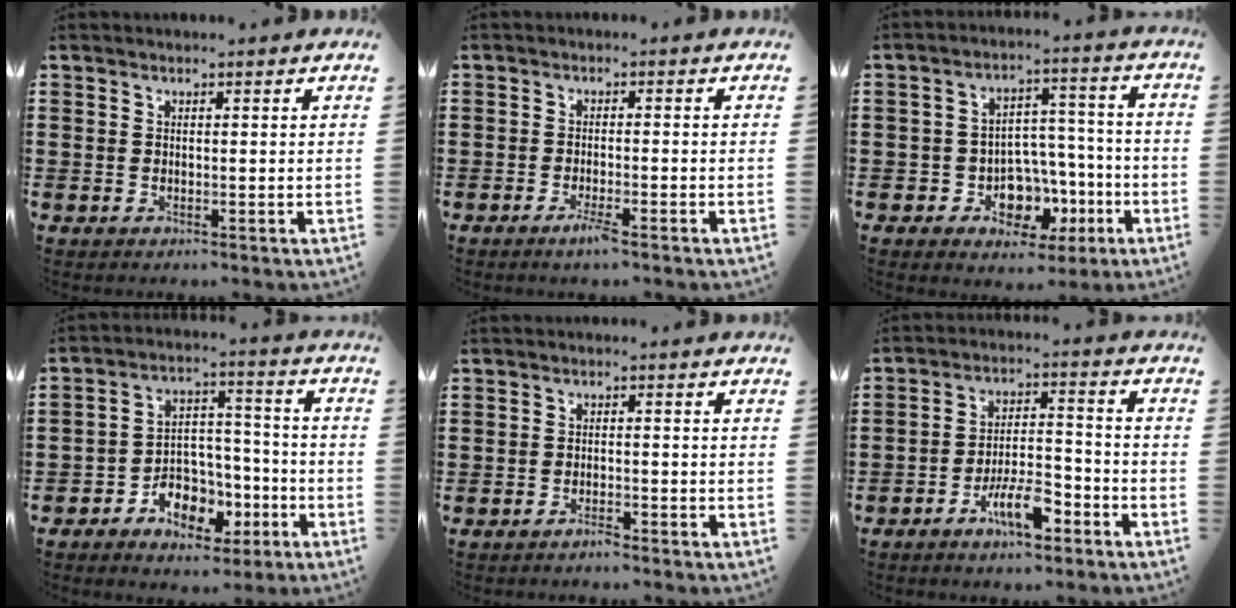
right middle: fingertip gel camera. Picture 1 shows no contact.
{"total": 2.4, "force": [-1.5, 0.2, 1.9], "torque": [-0.031, 0.000, -0.028]}
{"total": 7.4, "force": [-3.4, 5.5, 3.5], "torque": [-0.057, 0.023, -0.056]}
{"total": 7.0, "force": [-3.9, 4.8, 3.2], "torque": [-0.054, 0.027, -0.067]}
{"total": 1.2, "force": [-1.1, 0.0, 0.5], "torque": [-0.012, -0.002, -0.022]}
{"total": 7.9, "force": [-5.2, 2.5, 5.4], "torque": [-0.101, 0.007, -0.095]}